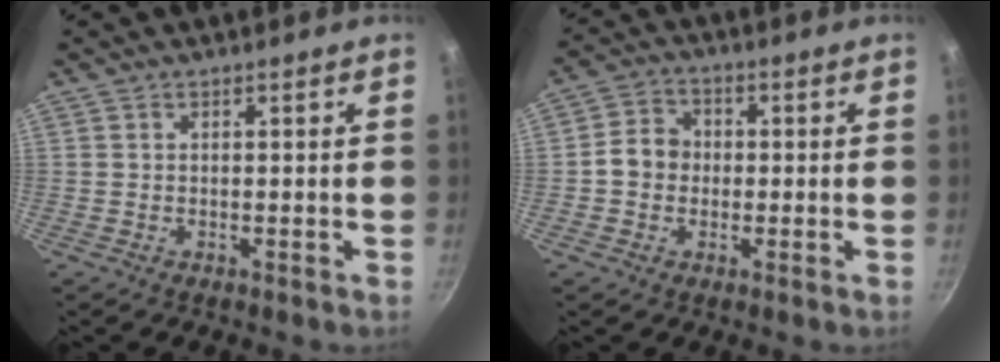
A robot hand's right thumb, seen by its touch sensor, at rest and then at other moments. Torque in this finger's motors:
{"motor_torque": [0.22, 0.69, 0.36, -0.69, 0.01]}